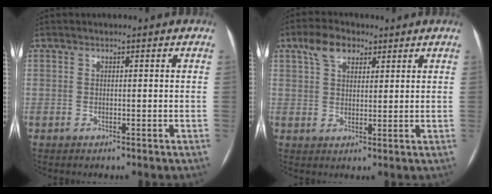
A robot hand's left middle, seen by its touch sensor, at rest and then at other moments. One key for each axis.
{"total": 5.5, "fx": 3.3, "fy": 3.0, "fz": 3.1, "tx": -0.064, "ty": 0.021, "tz": 0.061}